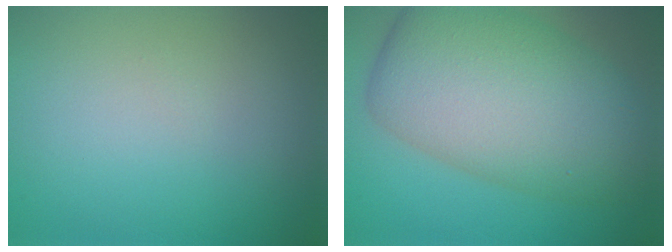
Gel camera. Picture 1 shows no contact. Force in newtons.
{"total": 11.7, "press": 11.7, "slide": 0.4}